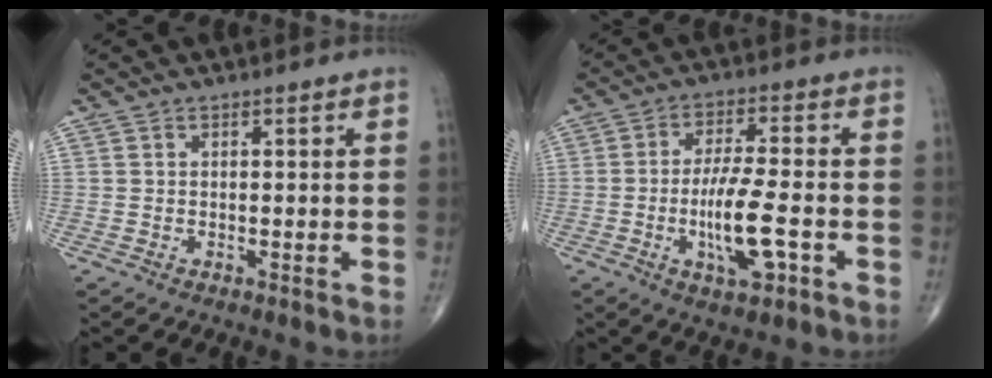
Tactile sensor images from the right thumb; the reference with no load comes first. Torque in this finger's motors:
{"motor_torque": [2.35, 2.07, 1.91, -0.86, 0.74]}